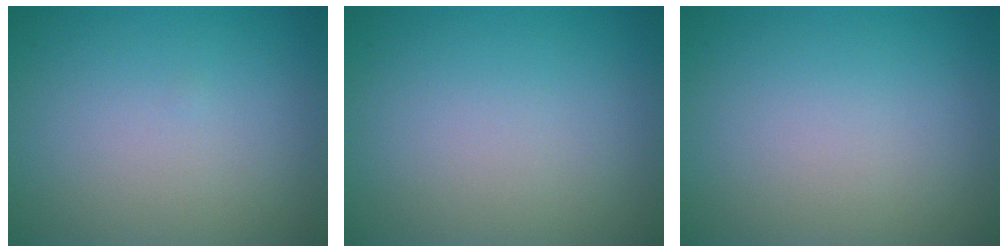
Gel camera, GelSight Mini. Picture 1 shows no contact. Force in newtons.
{"total": 0.0}
{"total": 0.0}